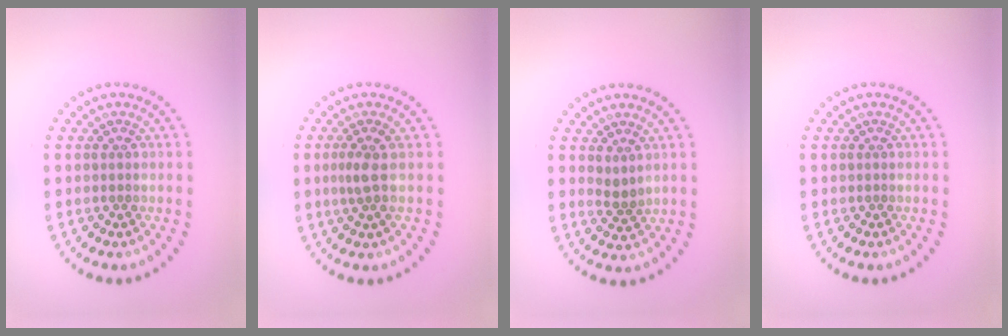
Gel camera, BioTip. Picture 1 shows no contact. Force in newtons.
{"total": 1.8, "press": 1.4, "slide": 1.2}
{"total": 1.3, "press": 1.0, "slide": 0.8}
{"total": 0.0}